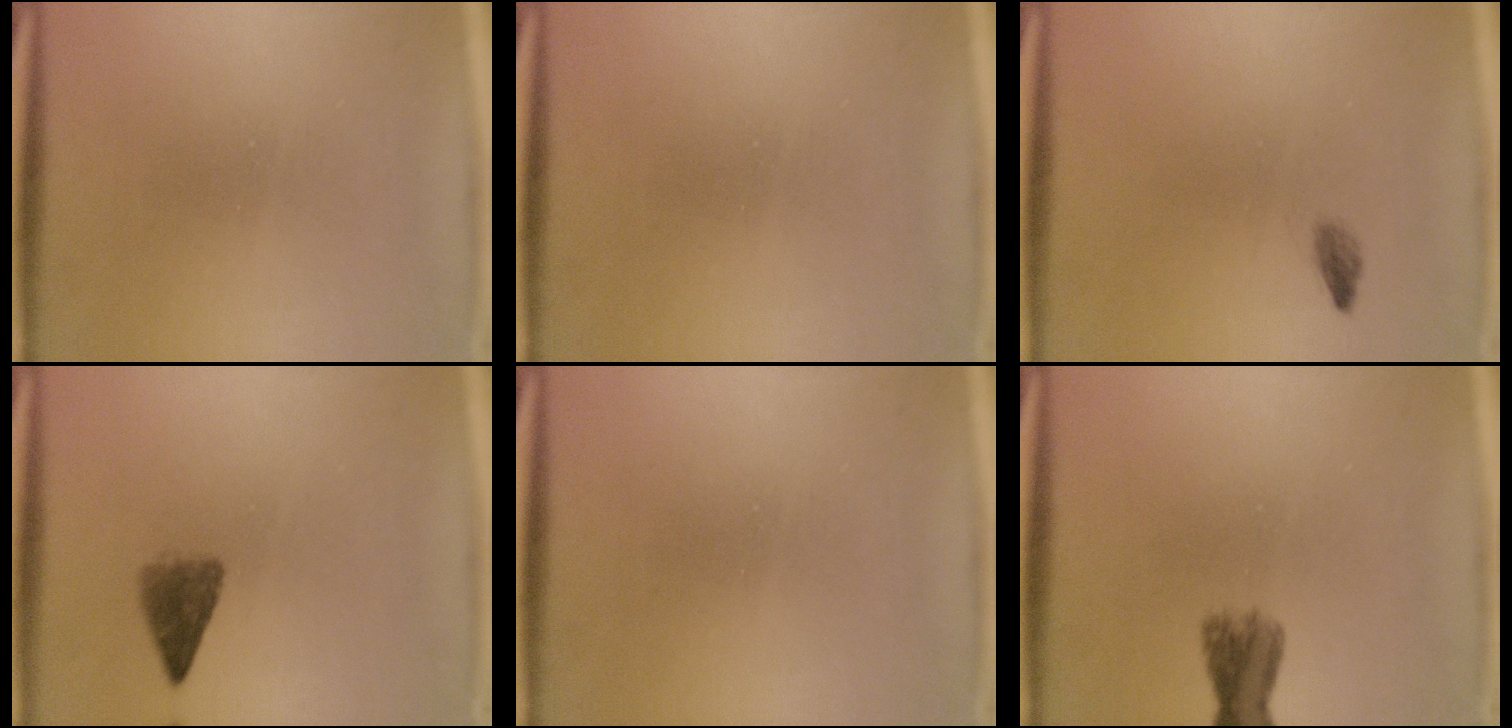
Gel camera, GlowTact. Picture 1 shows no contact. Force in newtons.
{"total": 0.0}
{"total": 0.9}
{"total": 2.7}
{"total": 0.0}
{"total": 3.5}